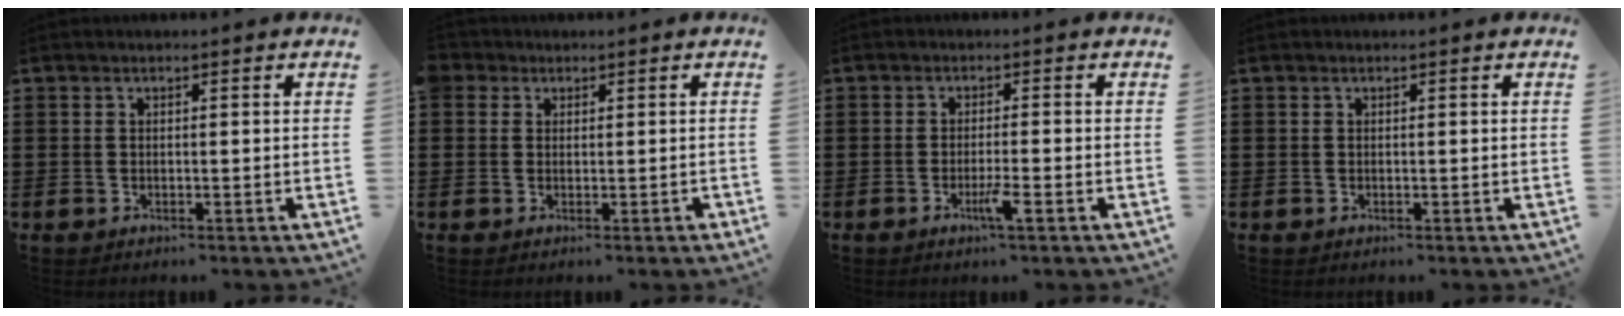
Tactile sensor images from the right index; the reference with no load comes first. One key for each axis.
{"total": 1.6, "fx": 0.6, "fy": 1.5, "fz": 0.0, "tx": -0.008, "ty": 0.007, "tz": 0.010}
{"total": 3.1, "fx": -1.6, "fy": 0.0, "fz": 2.7, "tx": -0.050, "ty": -0.009, "tz": -0.030}
{"total": 0.0}